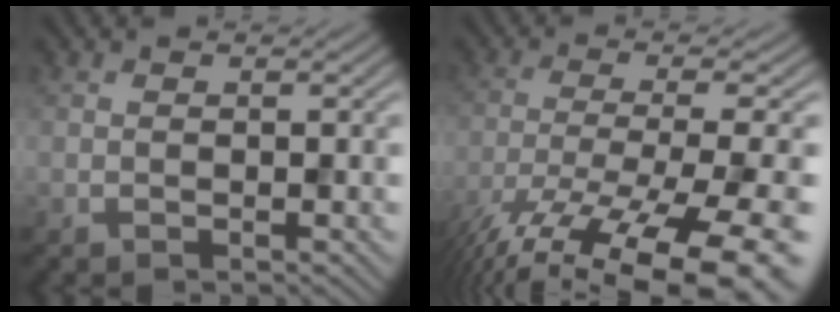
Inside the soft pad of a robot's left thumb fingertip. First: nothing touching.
{"total": 15.6, "force": [-10.3, 4.1, 11.0], "torque": [-0.205, -0.038, -0.152]}